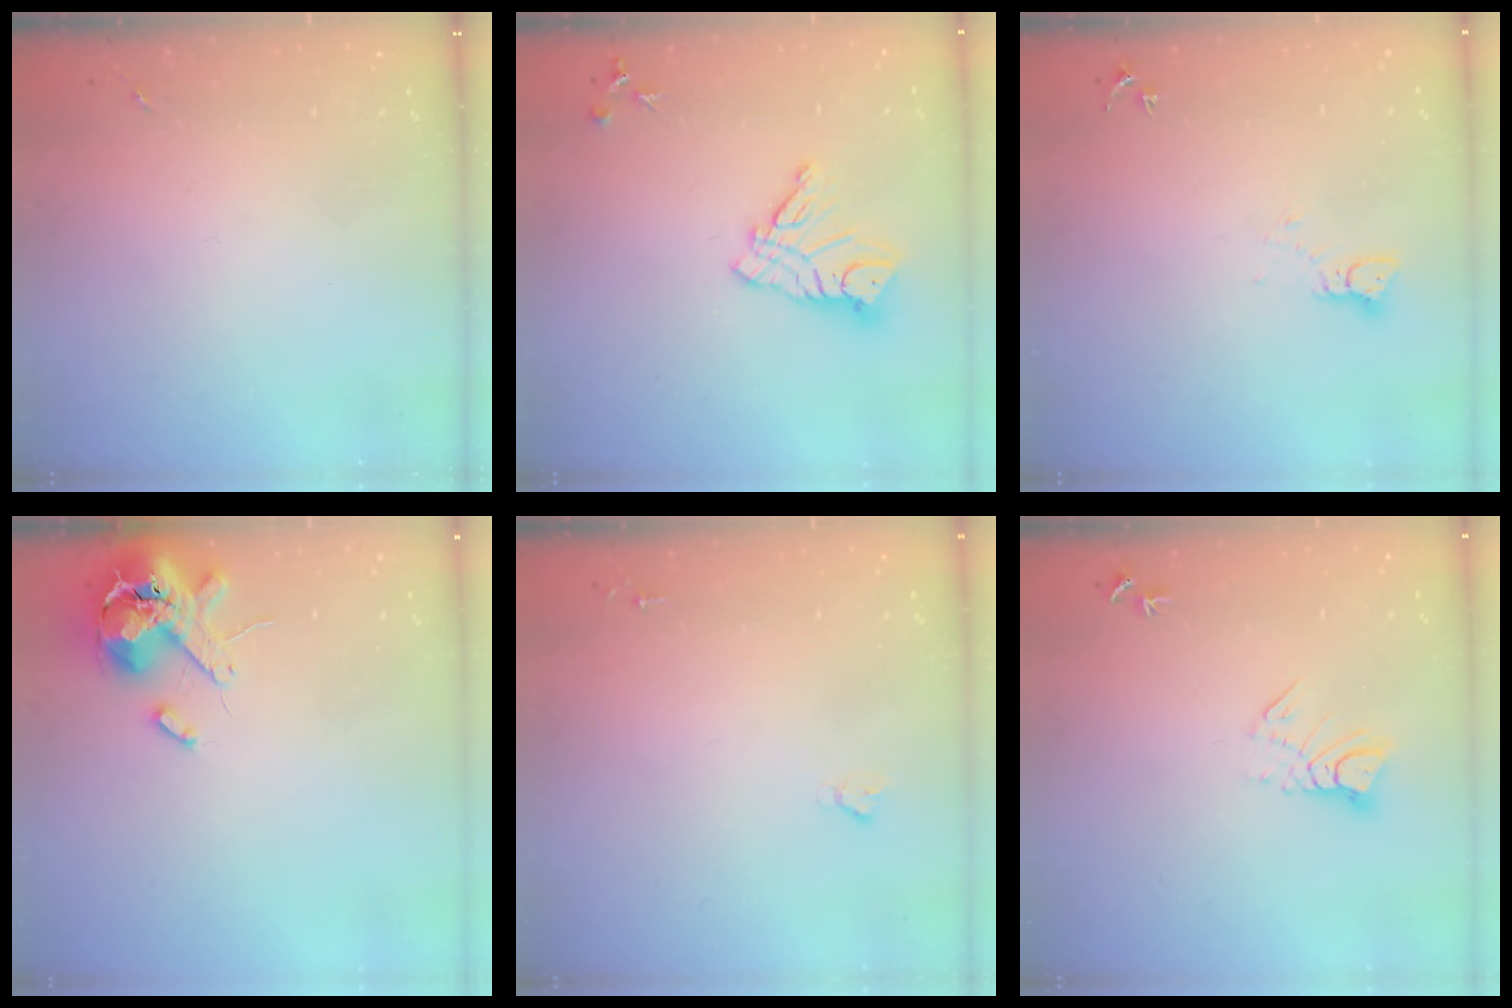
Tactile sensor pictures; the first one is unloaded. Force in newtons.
{"total": 11.6, "press": 11.6, "slide": 0.7}
{"total": 3.2, "press": 3.2, "slide": 0.4}
{"total": 12.8, "press": 12.6, "slide": 2.0}
{"total": 1.6, "press": 1.6, "slide": 0.2}
{"total": 6.6, "press": 6.6, "slide": 0.7}